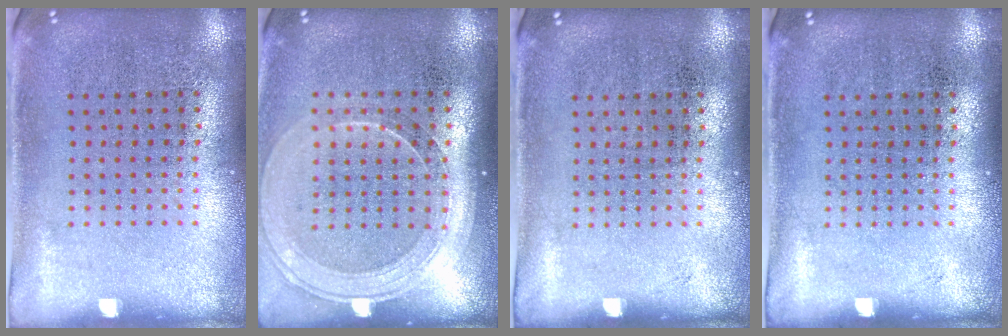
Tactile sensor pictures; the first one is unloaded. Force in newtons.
{"total": 1.7, "press": 1.5, "slide": 0.7}
{"total": 0.0}
{"total": 0.0}